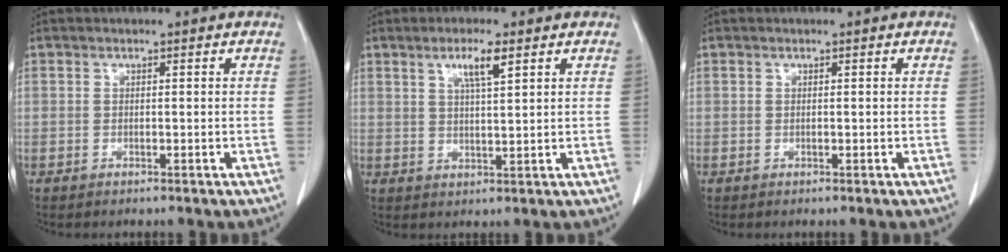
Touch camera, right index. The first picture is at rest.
{"total": 5.0, "force": [2.7, 0.8, 4.2], "torque": [-0.078, 0.001, 0.049]}
{"total": 0.0}